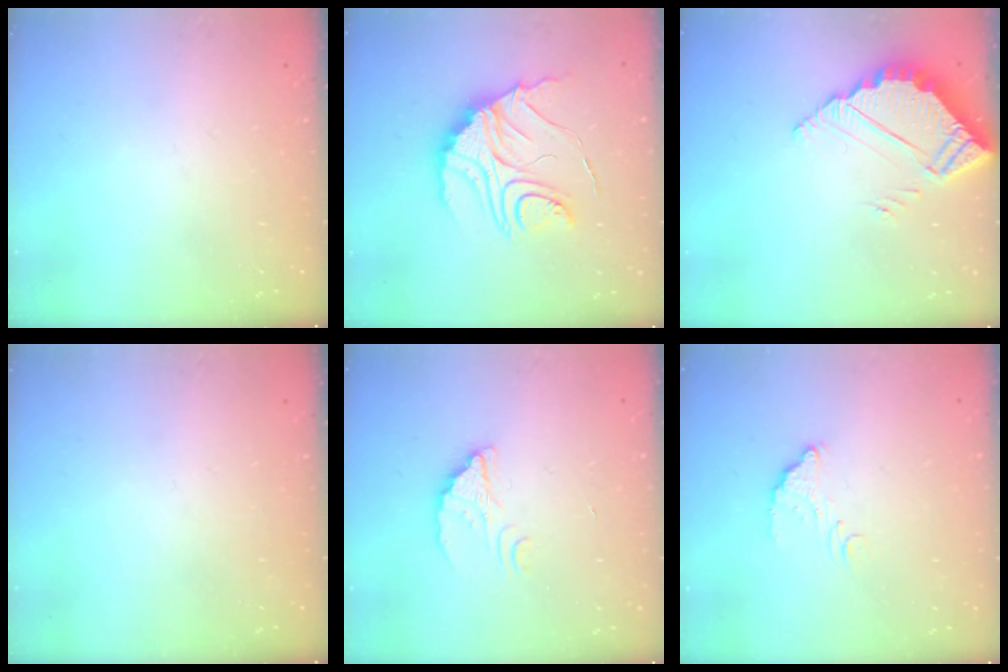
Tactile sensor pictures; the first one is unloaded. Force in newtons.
{"total": 15.0, "press": 14.9, "slide": 1.1}
{"total": 4.7, "press": 4.7, "slide": 0.3}
{"total": 0.0}
{"total": 2.5, "press": 2.5, "slide": 0.1}
{"total": 7.3, "press": 7.3, "slide": 0.4}